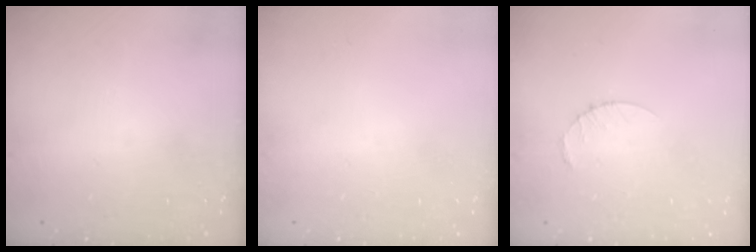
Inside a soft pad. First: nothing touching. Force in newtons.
{"total": 0.0}
{"total": 2.5, "press": 2.5, "slide": 0.3}